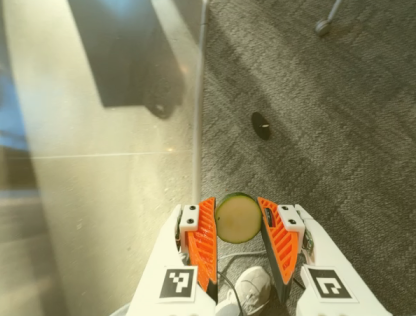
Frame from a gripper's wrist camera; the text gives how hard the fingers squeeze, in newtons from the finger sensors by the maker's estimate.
{"total": 12.5, "left": 12.8, "right": 12.2}